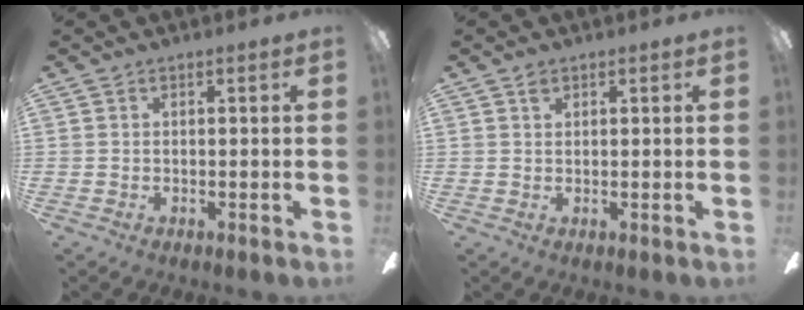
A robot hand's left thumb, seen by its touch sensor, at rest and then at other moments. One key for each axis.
{"total": 1.3, "fx": 0.9, "fy": 0.7, "fz": 0.5, "tx": -0.012, "ty": 0.002, "tz": 0.016}